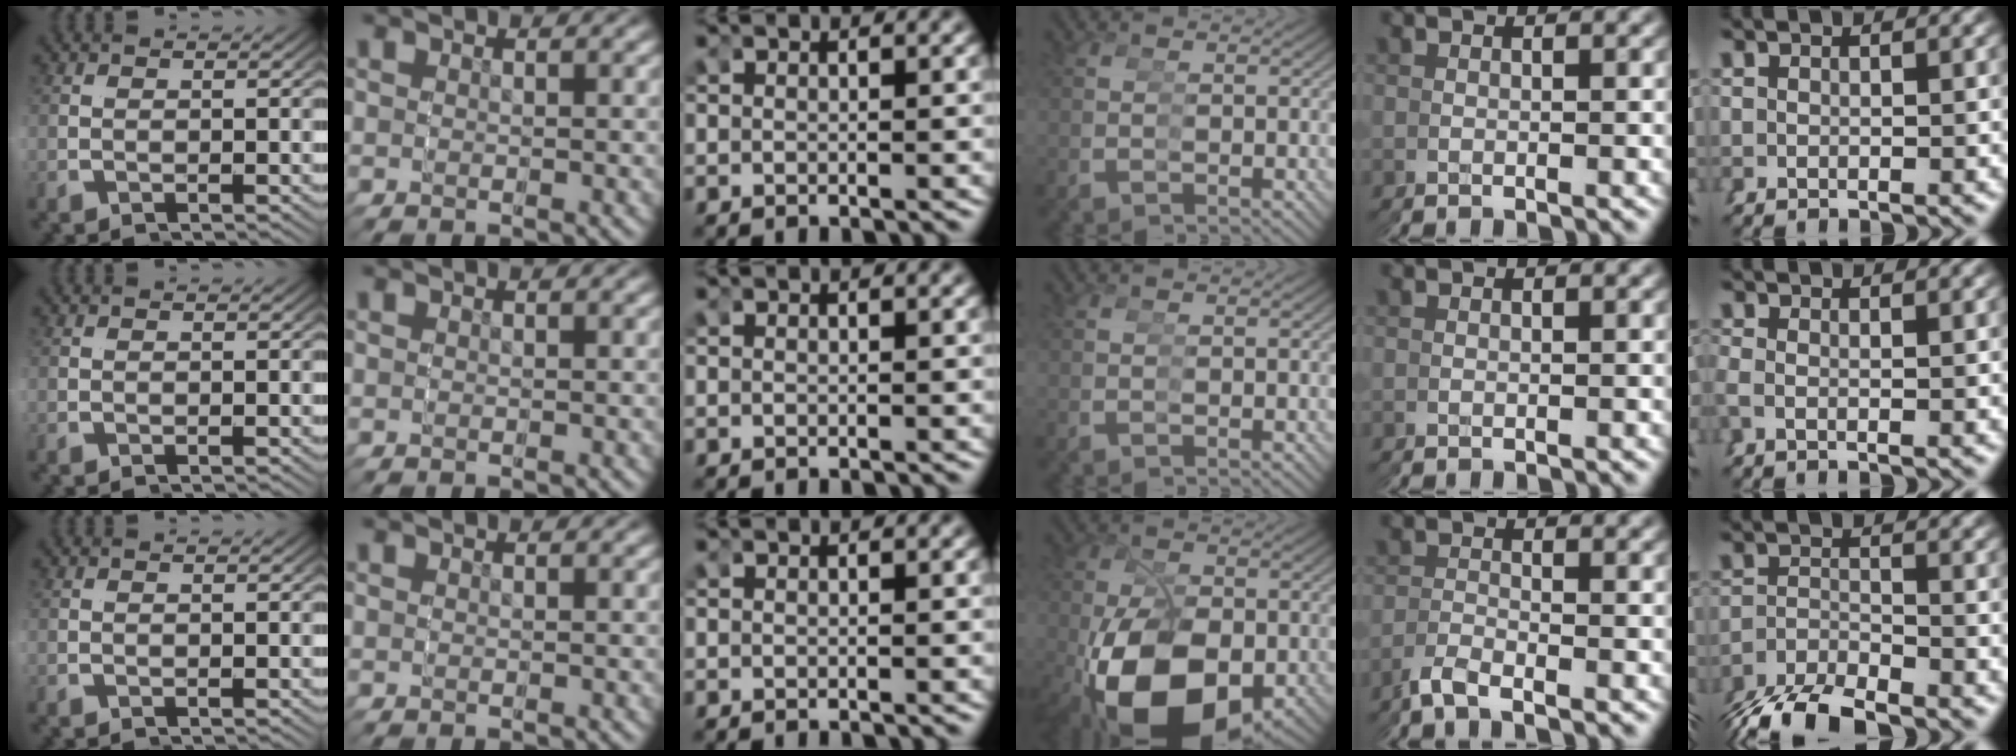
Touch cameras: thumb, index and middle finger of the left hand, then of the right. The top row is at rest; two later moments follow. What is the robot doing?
{"motion": "grasp_and_lifting", "object": "markers"}